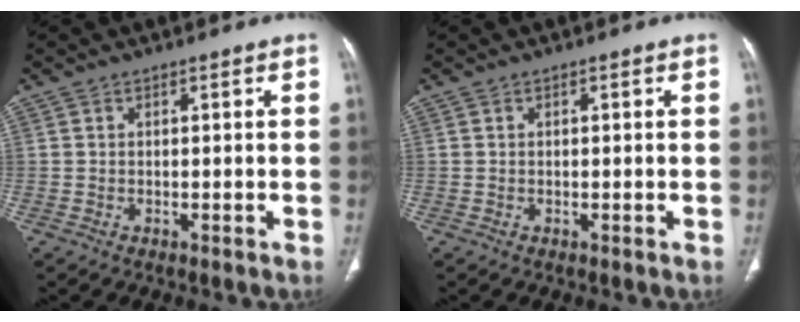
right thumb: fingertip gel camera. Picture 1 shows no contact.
{"total": 0.0}